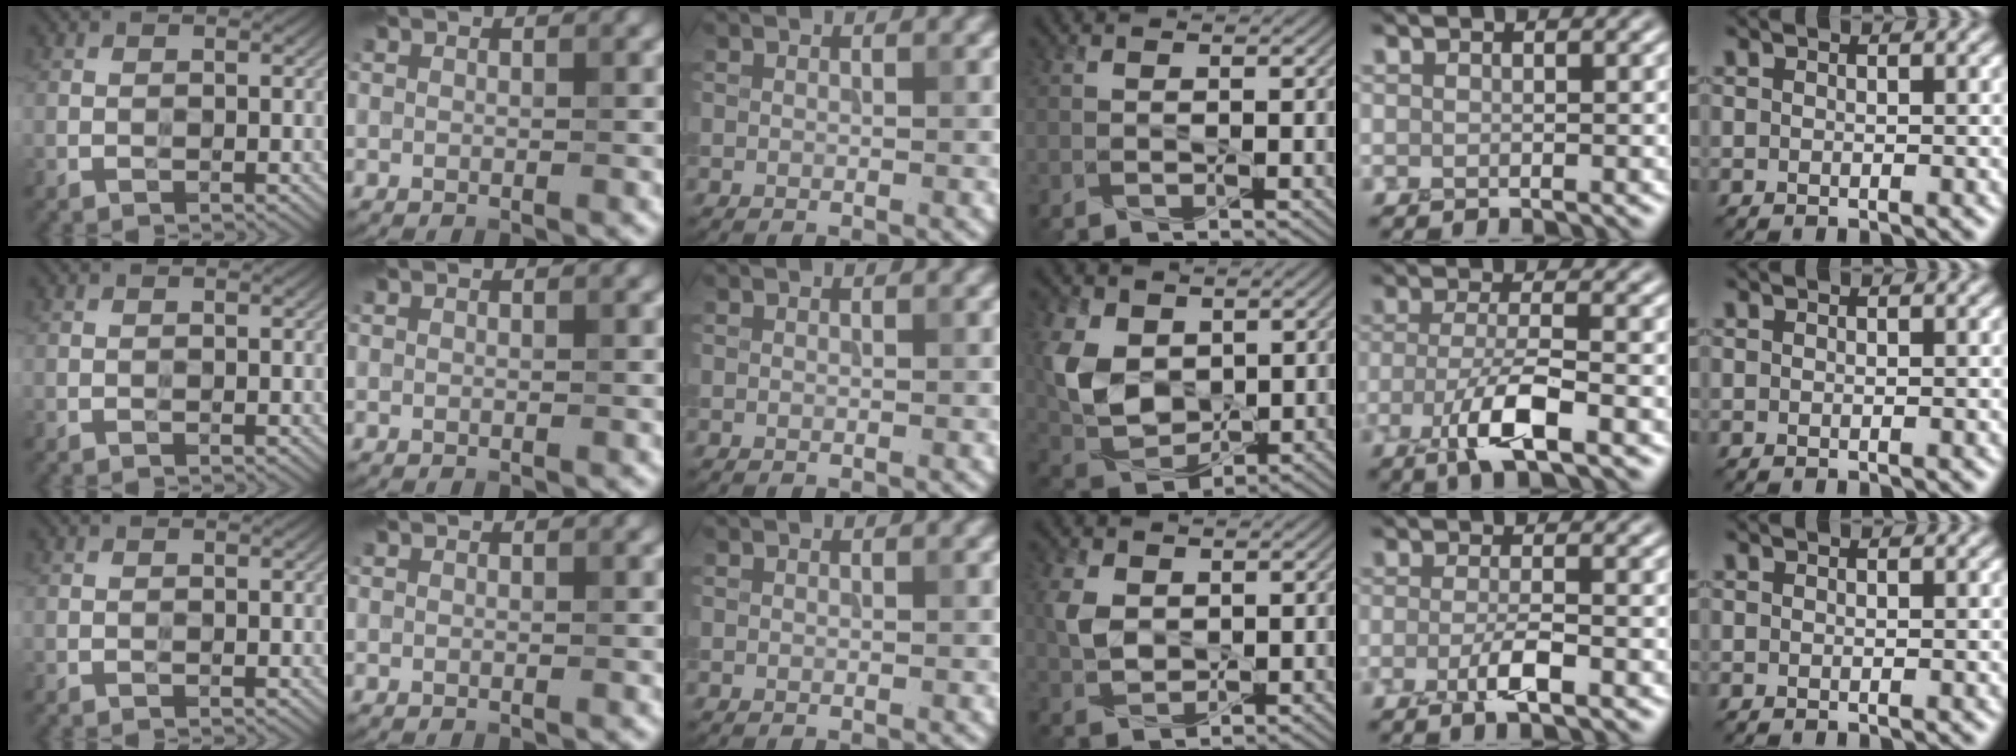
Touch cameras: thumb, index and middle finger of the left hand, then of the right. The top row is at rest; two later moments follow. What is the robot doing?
{"motion": "squeeze", "object": "tweezer"}